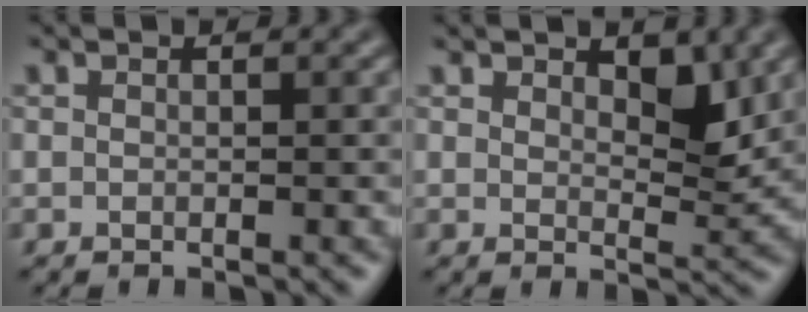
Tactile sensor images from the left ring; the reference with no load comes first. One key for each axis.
{"total": 3.2, "fx": 2.0, "fy": 1.3, "fz": 2.2, "tx": -0.036, "ty": -0.008, "tz": 0.030}